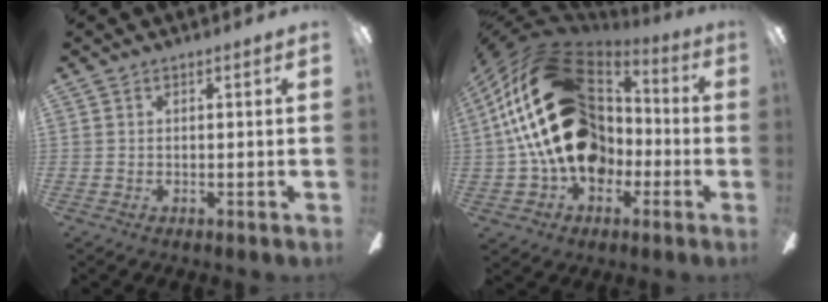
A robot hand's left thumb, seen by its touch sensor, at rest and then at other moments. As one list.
[{"total": 29.7, "force": [4.6, 20.8, 20.7], "torque": [-0.418, 0.003, 0.093]}]